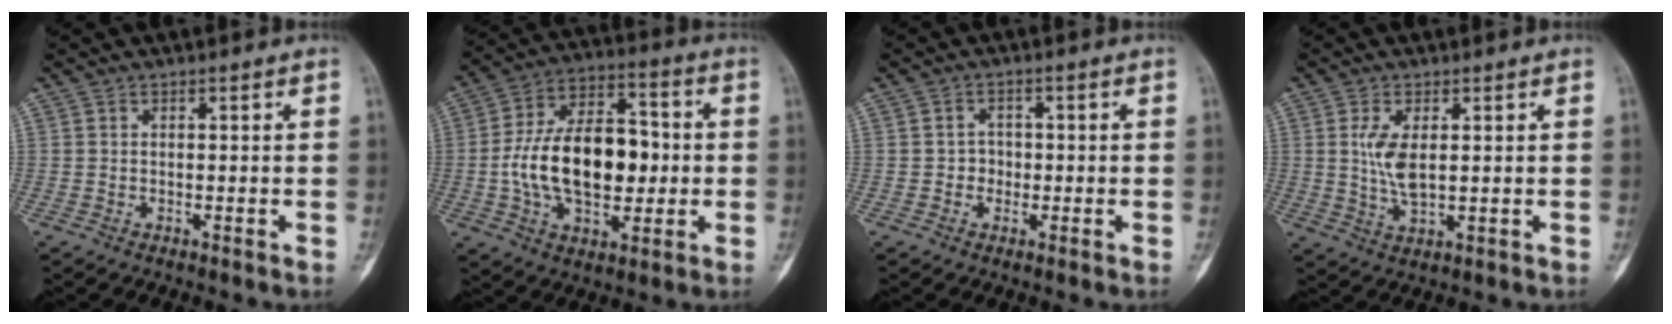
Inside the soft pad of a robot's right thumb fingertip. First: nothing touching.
{"total": 19.9, "force": [-1.0, 11.8, 16.0], "torque": [-0.258, 0.031, -0.016]}
{"total": 2.5, "force": [-0.5, 2.3, 0.8], "torque": [0.009, 0.010, -0.014]}
{"total": 5.9, "force": [1.0, 2.5, 5.3], "torque": [-0.108, -0.011, 0.024]}